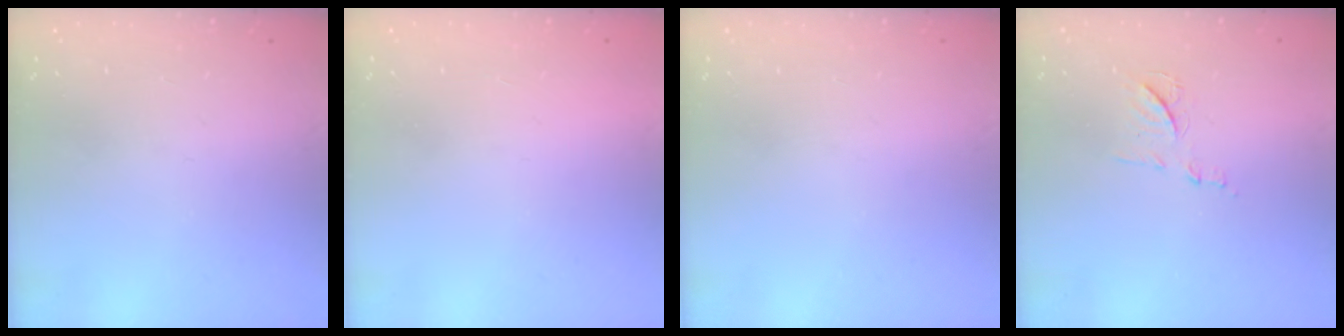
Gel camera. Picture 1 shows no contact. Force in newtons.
{"total": 1.5, "press": 1.5, "slide": 0.1}
{"total": 0.0}
{"total": 7.6, "press": 7.6, "slide": 0.6}